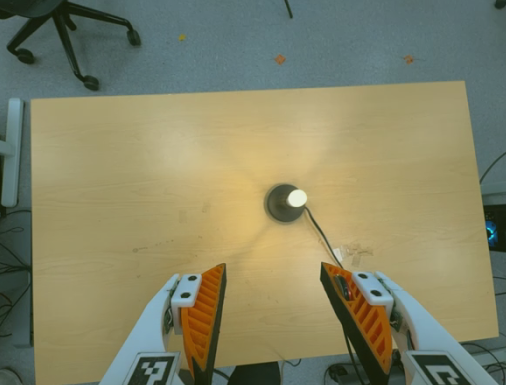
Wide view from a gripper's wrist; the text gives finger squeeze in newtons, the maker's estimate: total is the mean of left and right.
{"total": 0.0}